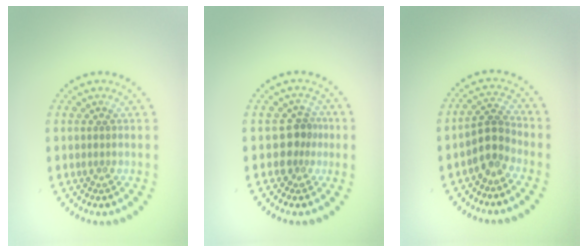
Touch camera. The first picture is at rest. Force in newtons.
{"total": 2.4, "press": 1.8, "slide": 1.5}
{"total": 2.6, "press": 2.1, "slide": 1.6}